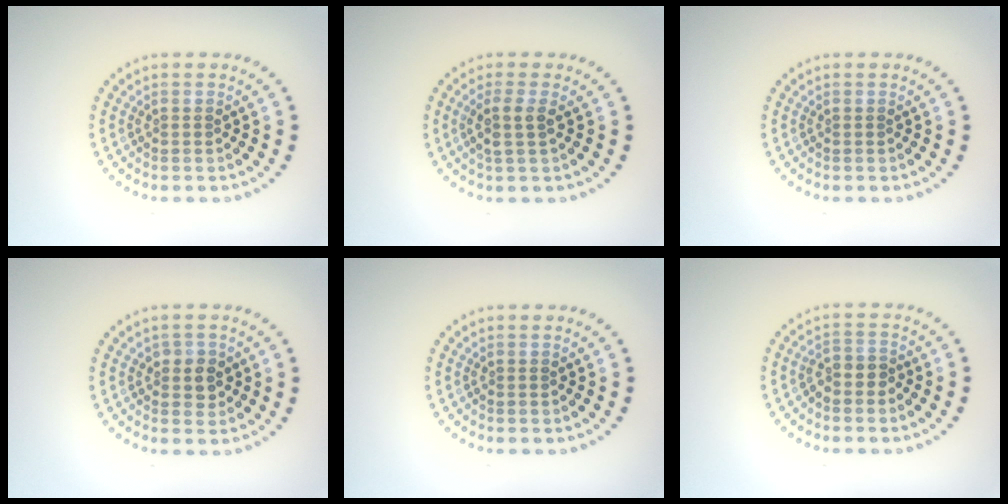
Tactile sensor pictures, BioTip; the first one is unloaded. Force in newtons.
{"total": 2.0, "press": 1.7, "slide": 1.1}
{"total": 0.0}
{"total": 2.0, "press": 1.8, "slide": 0.7}
{"total": 0.0}
{"total": 1.9, "press": 1.6, "slide": 1.1}